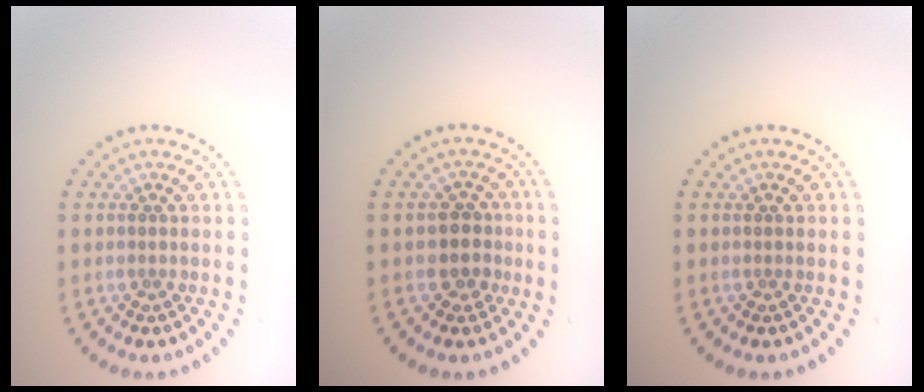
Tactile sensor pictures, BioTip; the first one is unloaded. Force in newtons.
{"total": 2.3, "press": 2.0, "slide": 1.2}
{"total": 0.0}